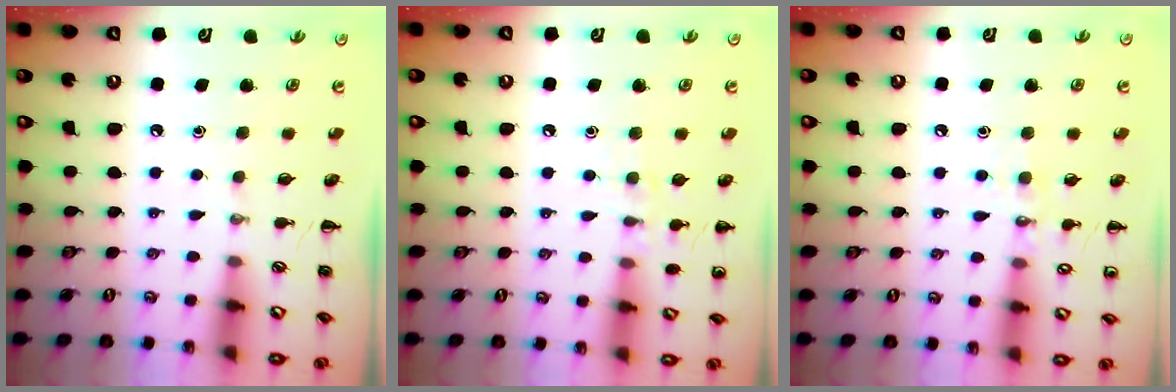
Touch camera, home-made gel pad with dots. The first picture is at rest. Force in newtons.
{"total": 7.2, "press": 6.9, "slide": 1.9}
{"total": 7.2, "press": 7.0, "slide": 1.7}